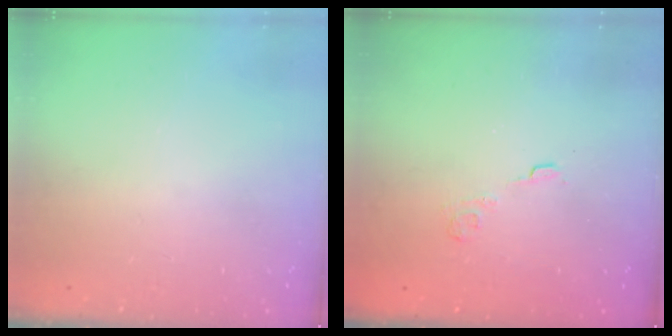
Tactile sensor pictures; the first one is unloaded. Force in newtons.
{"total": 2.7, "press": 2.3, "slide": 1.4}